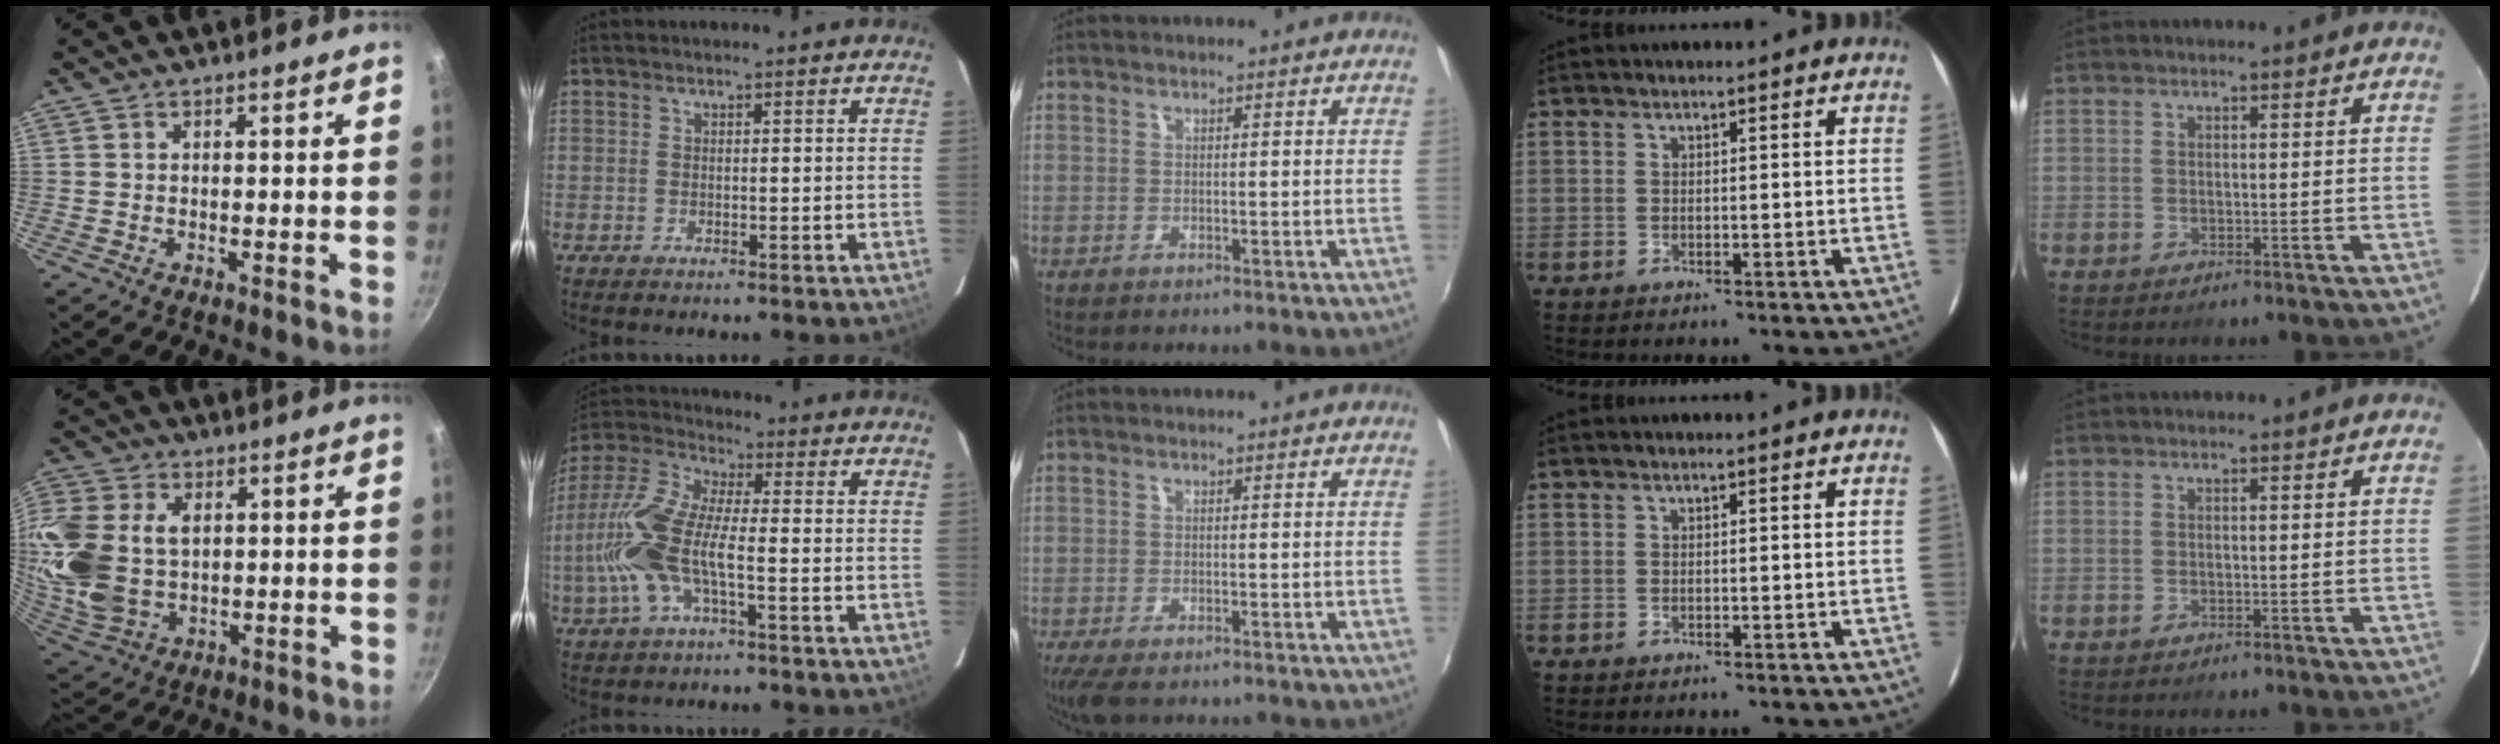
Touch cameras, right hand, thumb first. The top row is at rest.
{"thumb": {"total": 20.0, "force": [2.8, 14.5, 13.6], "torque": [-0.308, -0.003, 0.062]}, "index": {"total": 13.9, "force": [-3.2, 4.2, 12.9], "torque": [-0.280, 0.000, -0.068]}, "middle": {"total": 4.4, "force": [-2.9, 1.2, 3.1], "torque": [-0.063, -0.022, -0.047]}}